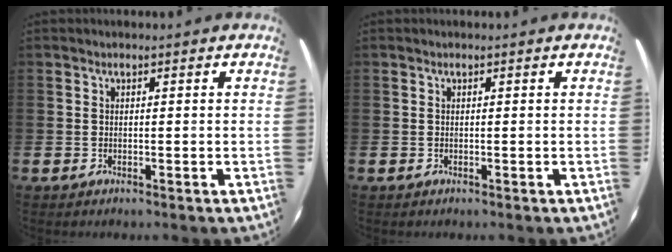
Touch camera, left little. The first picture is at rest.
{"total": 0.0}